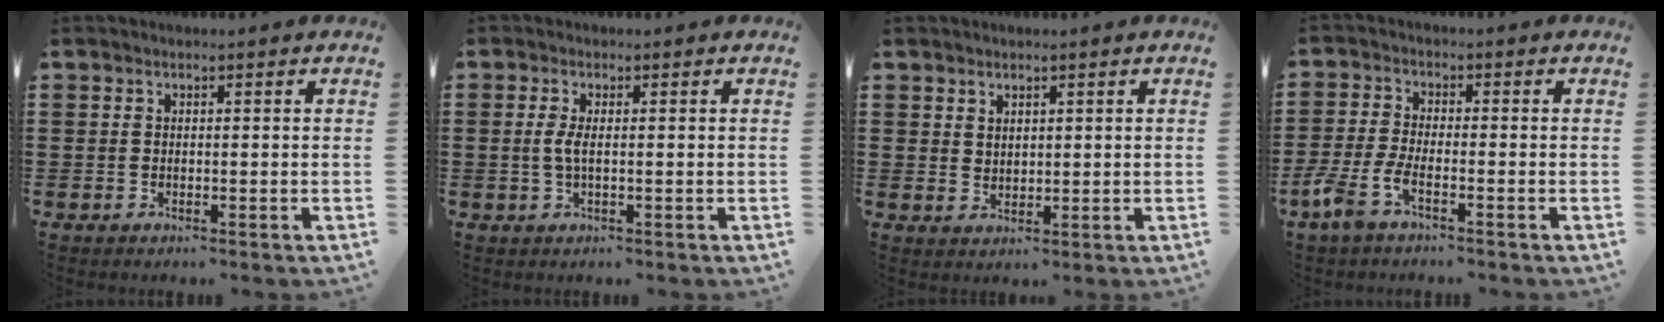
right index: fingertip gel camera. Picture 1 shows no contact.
{"total": 2.2, "force": [-0.1, 0.5, 2.2], "torque": [-0.058, -0.007, -0.008]}
{"total": 1.9, "force": [1.7, 1.0, 0.2], "torque": [-0.007, 0.004, 0.033]}
{"total": 4.8, "force": [-2.9, 1.1, 3.7], "torque": [-0.104, -0.017, -0.062]}